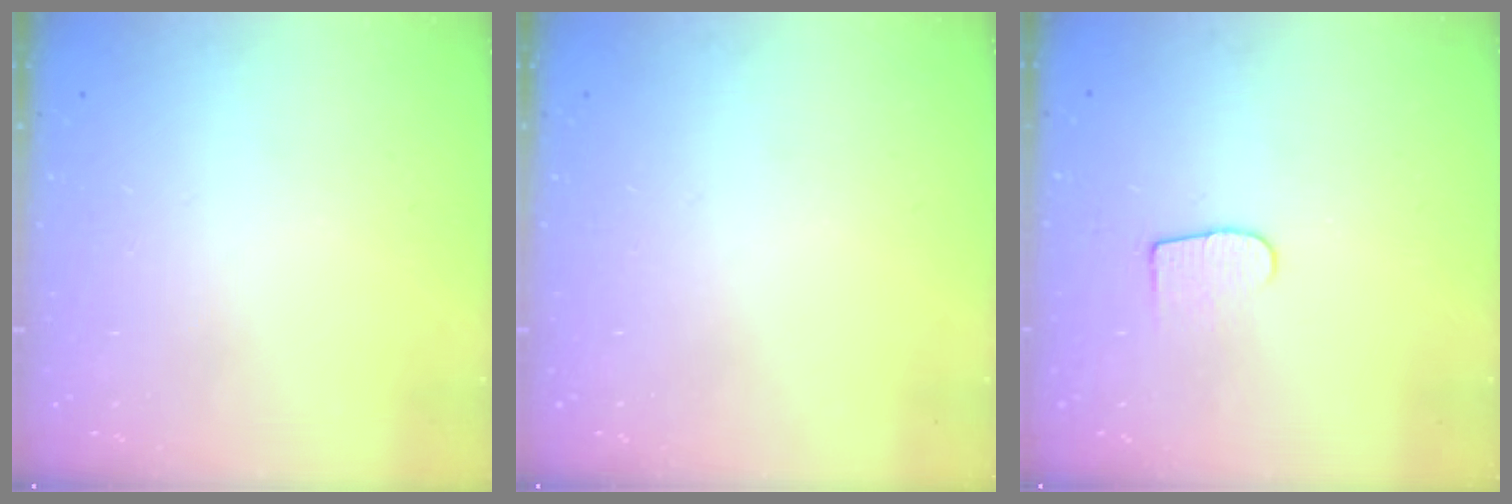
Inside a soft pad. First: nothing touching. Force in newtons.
{"total": 0.0}
{"total": 5.8, "press": 5.8, "slide": 0.5}